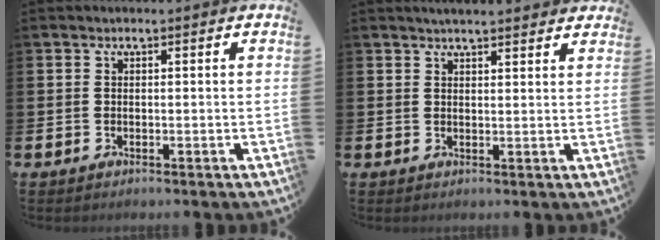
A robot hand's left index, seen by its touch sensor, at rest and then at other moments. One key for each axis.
{"total": 2.8, "fx": 2.7, "fy": 0.2, "fz": 0.5, "tx": -0.013, "ty": -0.008, "tz": 0.049}